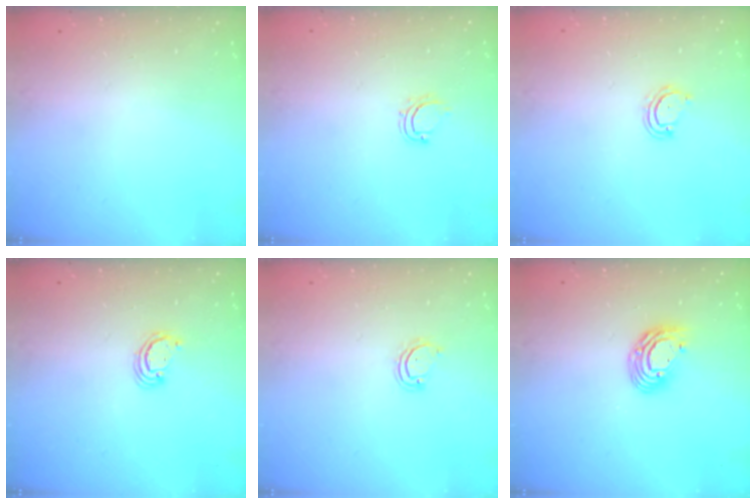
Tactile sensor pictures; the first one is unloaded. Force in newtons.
{"total": 4.3, "press": 4.2, "slide": 0.6}
{"total": 4.1, "press": 4.1, "slide": 0.3}
{"total": 2.6, "press": 2.5, "slide": 0.3}
{"total": 2.9, "press": 2.9, "slide": 0.3}
{"total": 9.1, "press": 9.1, "slide": 1.1}